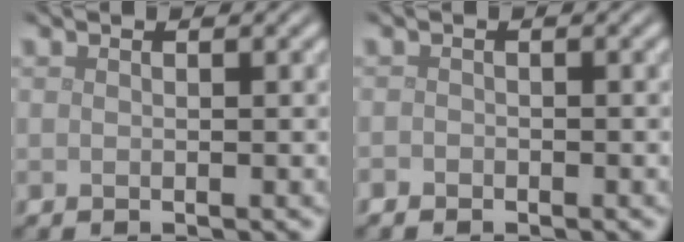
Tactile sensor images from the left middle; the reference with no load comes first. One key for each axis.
{"total": 0.6, "fx": -0.5, "fy": 0.3, "fz": 0.0, "tx": 0.001, "ty": -0.005, "tz": -0.010}